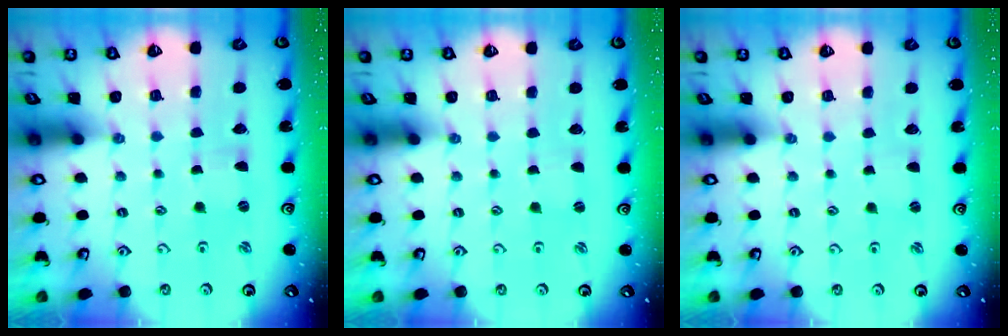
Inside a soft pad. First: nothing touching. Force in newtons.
{"total": 0.0}
{"total": 0.0}